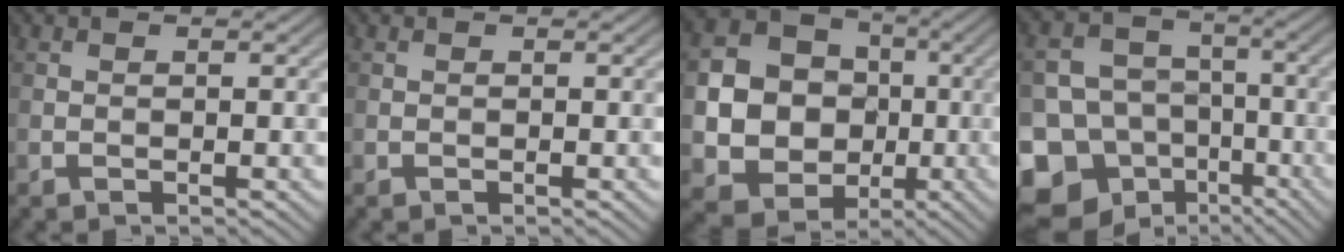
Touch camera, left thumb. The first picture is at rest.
{"total": 0.0}
{"total": 13.9, "force": [-0.6, 12.3, 6.5], "torque": [-0.180, -0.022, -0.017]}
{"total": 15.7, "force": [-8.7, 12.3, 4.7], "torque": [-0.144, -0.042, -0.134]}